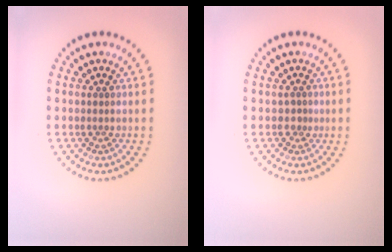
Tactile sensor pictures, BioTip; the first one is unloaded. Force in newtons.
{"total": 0.7, "press": 0.4, "slide": 0.6}